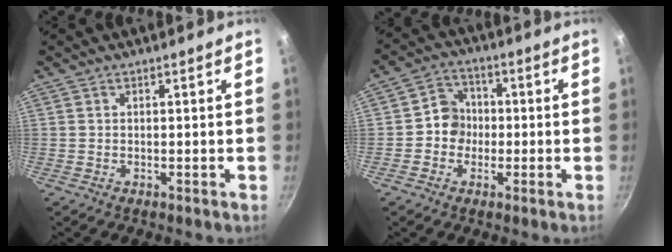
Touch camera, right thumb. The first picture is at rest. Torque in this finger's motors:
{"motor_torque": [-0.54, 0.10, 0.28, 0.17, 0.00]}